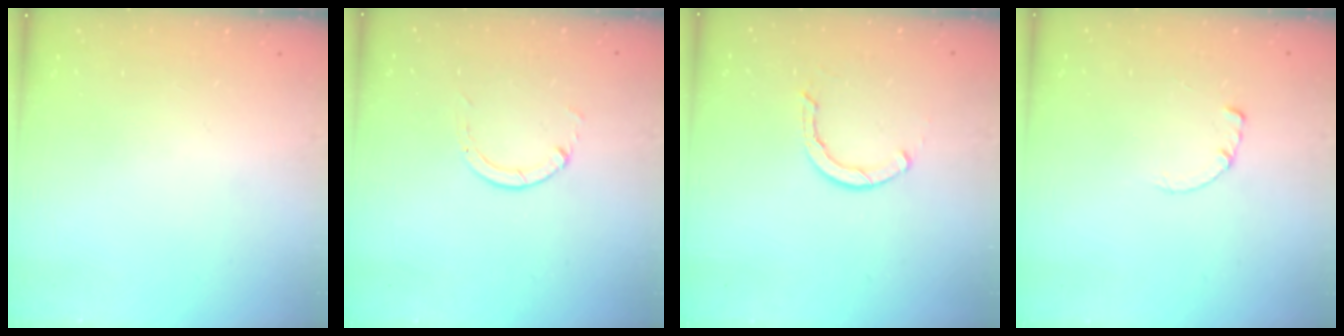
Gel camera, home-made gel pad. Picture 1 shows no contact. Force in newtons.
{"total": 1.3, "press": 1.3, "slide": 0.2}
{"total": 2.3, "press": 2.3, "slide": 0.1}
{"total": 0.7, "press": 0.7, "slide": 0.2}